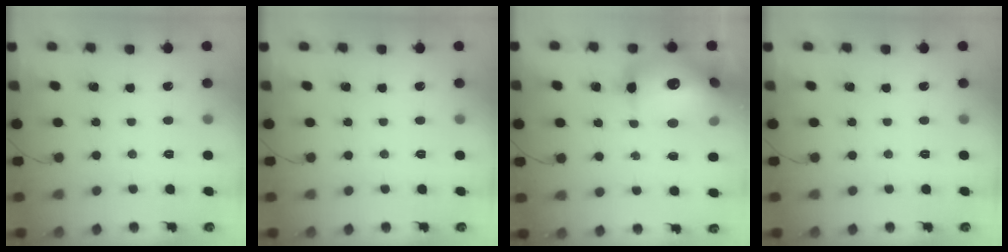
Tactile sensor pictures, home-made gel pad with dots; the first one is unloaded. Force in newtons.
{"total": 0.0}
{"total": 24.9, "press": 24.4, "slide": 5.1}
{"total": 0.0}